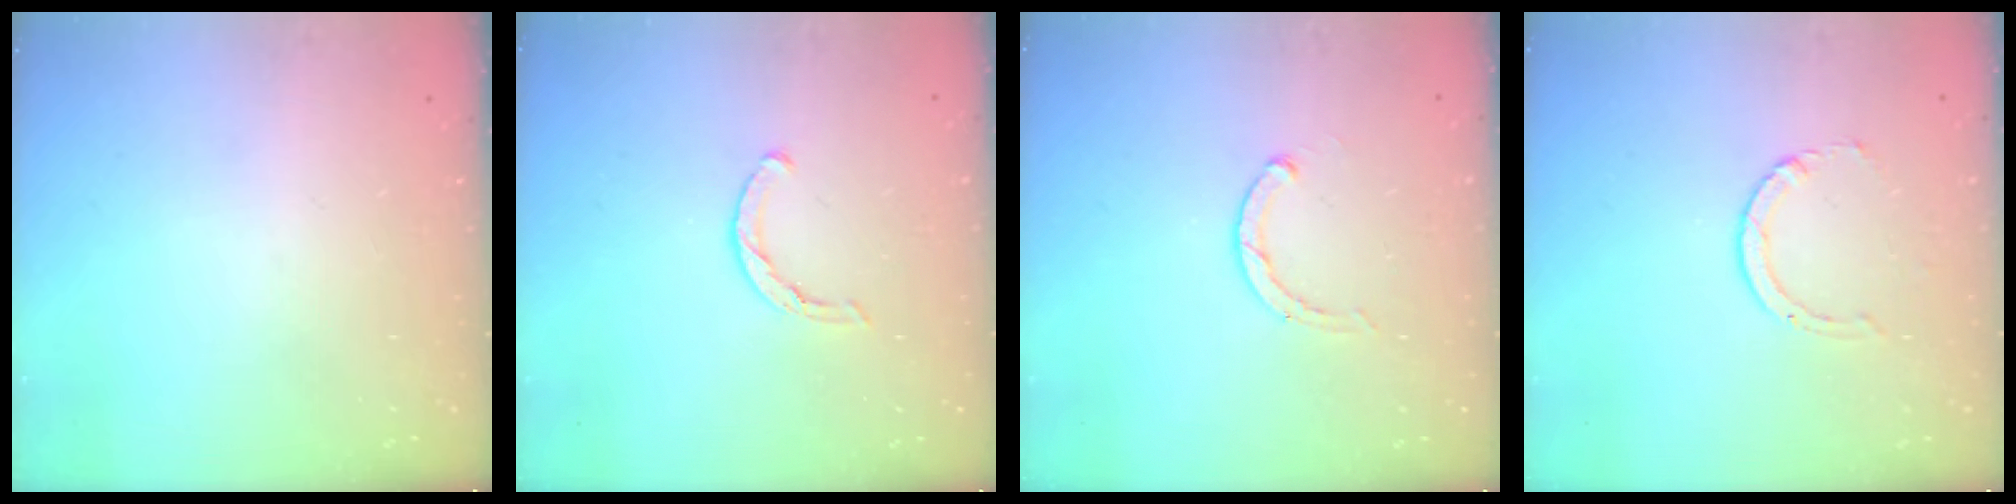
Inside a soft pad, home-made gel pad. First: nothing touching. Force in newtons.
{"total": 3.4, "press": 3.4, "slide": 0.7}
{"total": 2.3, "press": 2.3, "slide": 0.3}
{"total": 2.9, "press": 2.9, "slide": 0.4}